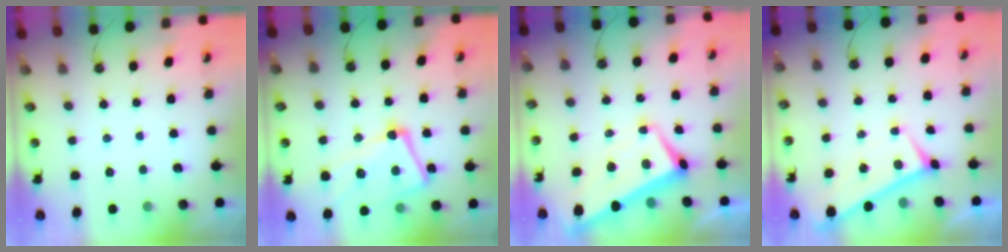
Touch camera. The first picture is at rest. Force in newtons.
{"total": 10.0, "press": 9.9, "slide": 1.5}
{"total": 6.1, "press": 6.0, "slide": 0.9}
{"total": 0.0}